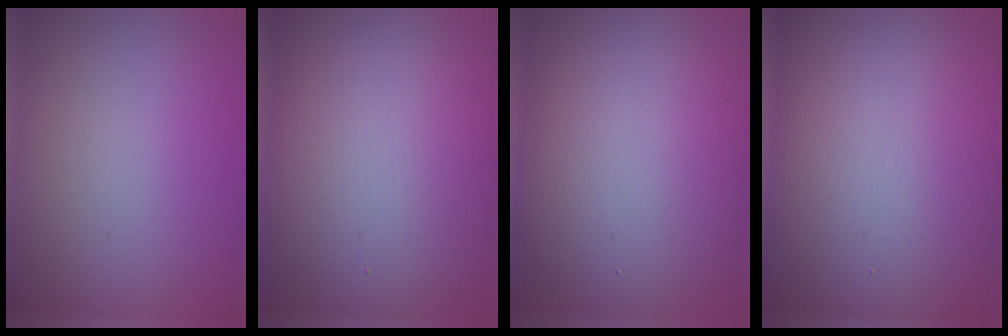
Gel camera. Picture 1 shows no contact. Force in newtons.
{"total": 16.5, "press": 16.5, "slide": 0.9}
{"total": 13.5, "press": 13.5, "slide": 0.3}
{"total": 17.7, "press": 17.7, "slide": 1.2}